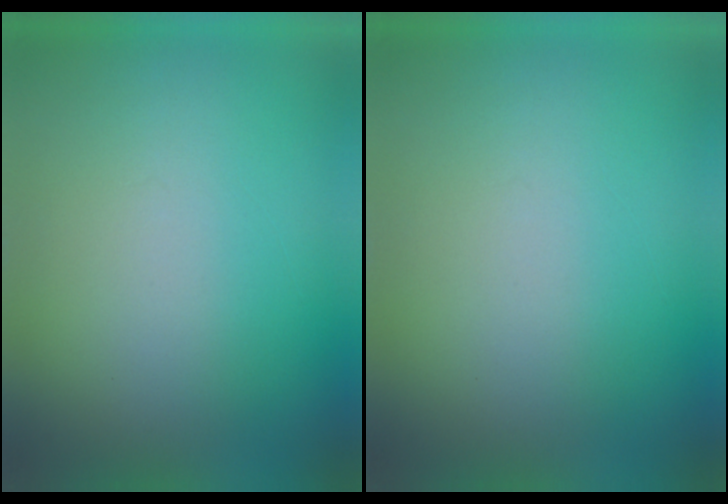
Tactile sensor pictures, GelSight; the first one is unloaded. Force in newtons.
{"total": 0.0}